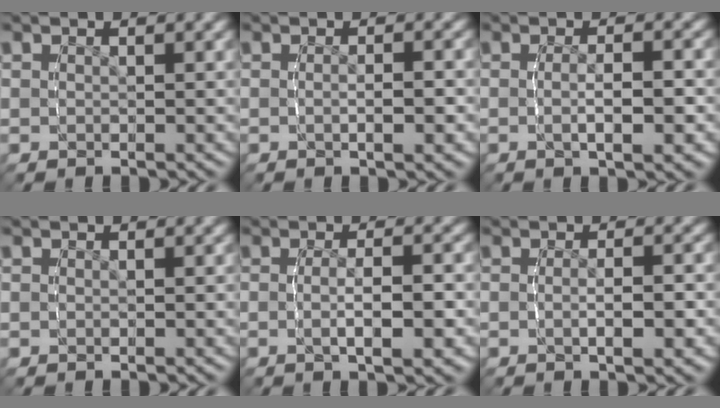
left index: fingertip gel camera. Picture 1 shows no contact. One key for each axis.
{"total": 1.7, "fx": -0.7, "fy": 0.3, "fz": 1.5, "tx": -0.026, "ty": -0.001, "tz": -0.013}
{"total": 2.9, "fx": -1.1, "fy": 0.6, "fz": 2.6, "tx": -0.044, "ty": -0.003, "tz": -0.020}
{"total": 0.0}
{"total": 3.4, "fx": -1.2, "fy": 0.7, "fz": 3.1, "tx": -0.052, "ty": -0.003, "tz": -0.020}
{"total": 2.2, "fx": -0.9, "fy": 0.4, "fz": 1.9, "tx": -0.034, "ty": -0.002, "tz": -0.016}